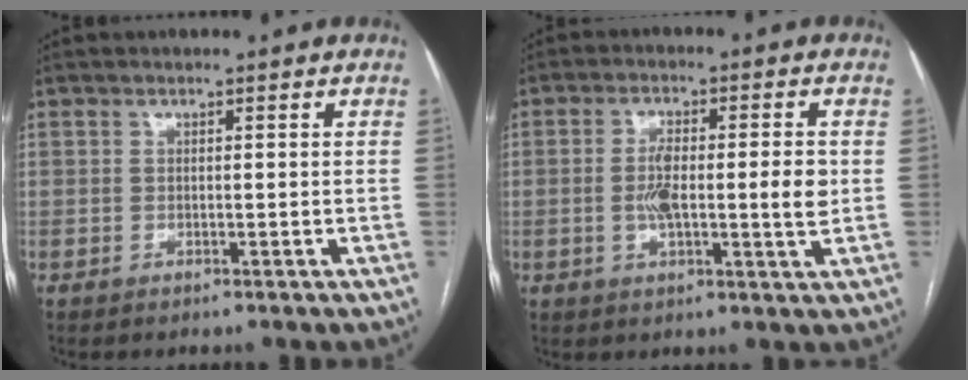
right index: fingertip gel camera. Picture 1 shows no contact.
{"total": 8.2, "force": [-0.3, 1.6, 8.1], "torque": [-0.139, 0.004, -0.008]}